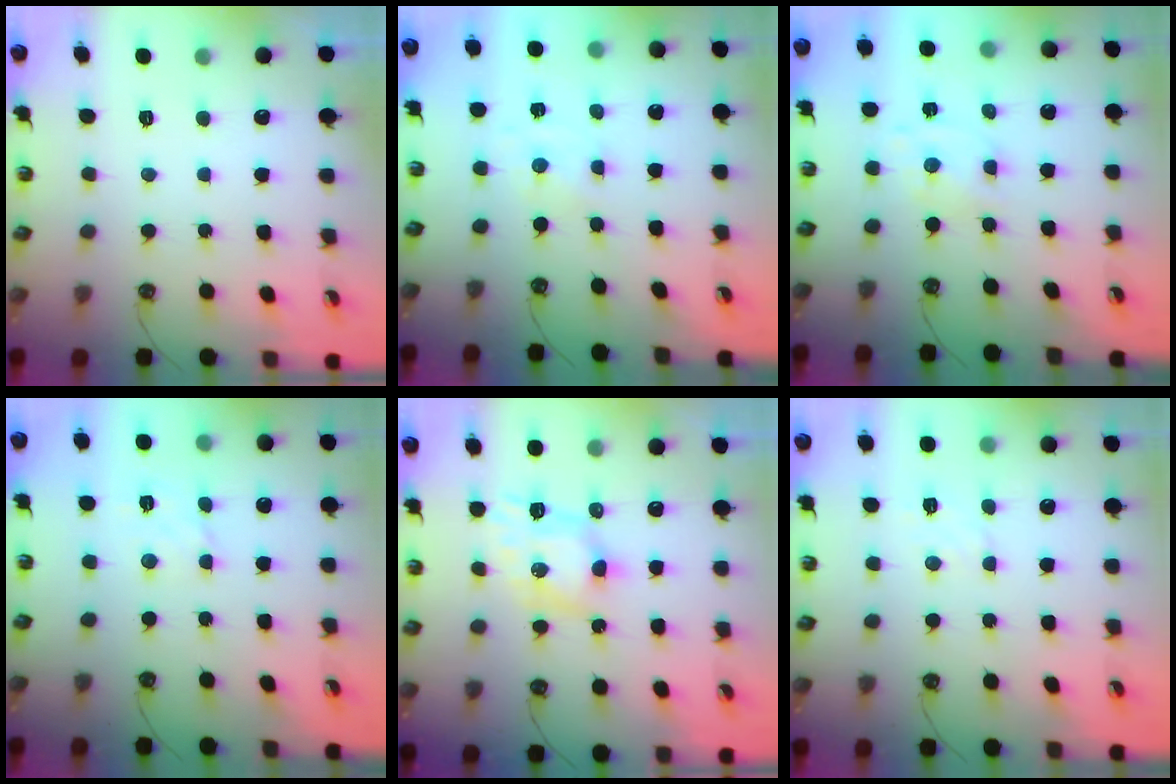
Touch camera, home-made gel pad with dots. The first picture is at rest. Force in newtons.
{"total": 0.0}
{"total": 1.8, "press": 1.8, "slide": 0.2}
{"total": 2.8, "press": 2.7, "slide": 0.6}
{"total": 8.0, "press": 8.0, "slide": 0.1}
{"total": 5.3, "press": 5.3, "slide": 0.7}